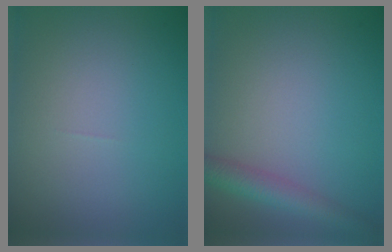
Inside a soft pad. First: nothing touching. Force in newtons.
{"total": 3.0, "press": 3.0, "slide": 0.1}